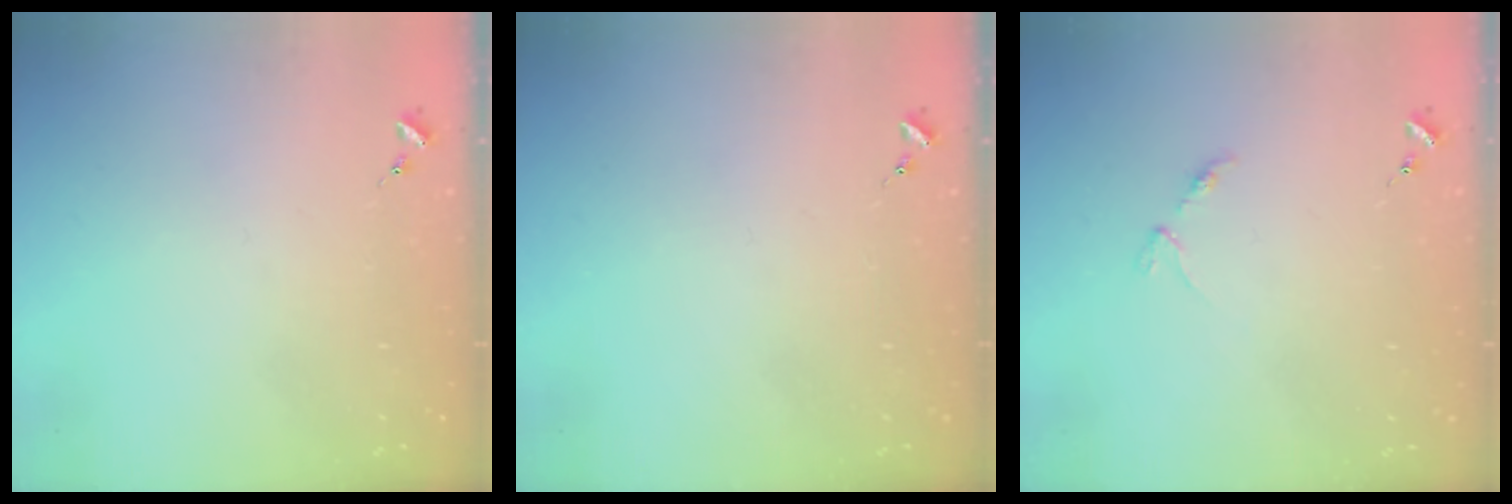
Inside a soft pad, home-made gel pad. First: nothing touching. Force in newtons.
{"total": 0.0}
{"total": 2.8, "press": 2.8, "slide": 0.5}